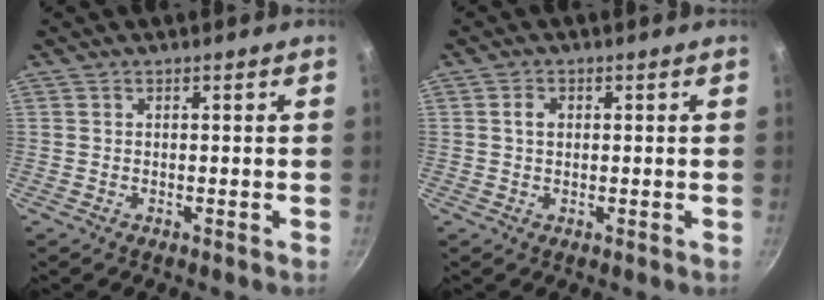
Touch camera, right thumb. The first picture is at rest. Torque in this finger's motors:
{"motor_torque": [0.06, 0.90, 0.52, -0.03, -0.01]}